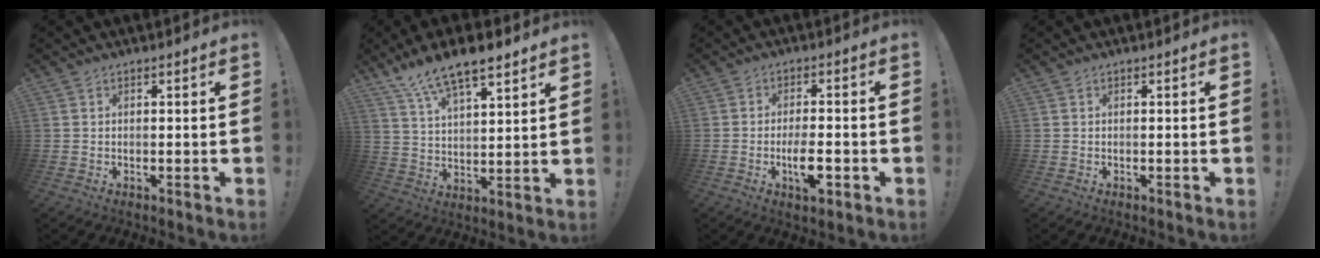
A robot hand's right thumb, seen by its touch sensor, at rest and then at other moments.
{"total": 11.8, "force": [9.3, 3.6, 6.3], "torque": [-0.115, -0.055, 0.168]}
{"total": 7.1, "force": [-2.4, 2.2, 6.3], "torque": [-0.122, 0.005, -0.039]}
{"total": 0.0}